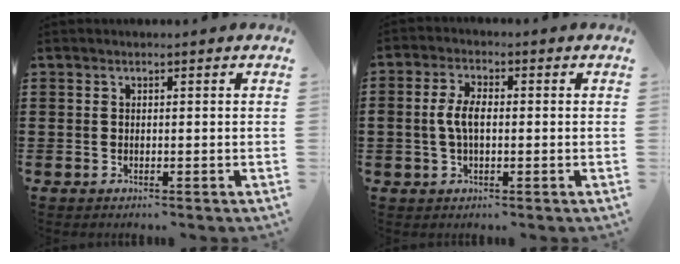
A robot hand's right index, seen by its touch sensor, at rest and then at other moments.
{"total": 4.7, "force": [-0.2, 2.3, 4.1], "torque": [-0.099, -0.001, -0.011]}